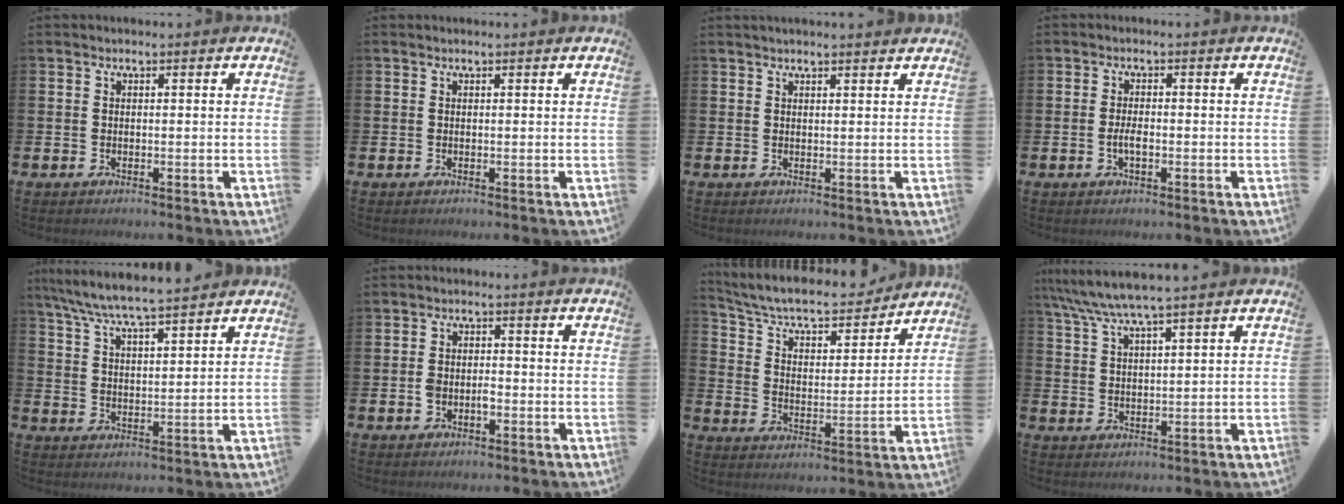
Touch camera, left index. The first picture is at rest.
{"total": 0.0}
{"total": 1.4, "force": [1.3, 0.0, 0.2], "torque": [0.005, -0.005, 0.022]}
{"total": 2.0, "force": [-0.5, 0.7, 1.7], "torque": [-0.028, -0.001, -0.012]}
{"total": 7.0, "force": [6.6, 0.2, 2.1], "torque": [-0.068, -0.031, 0.119]}
{"total": 2.4, "force": [-0.7, 1.5, 1.7], "torque": [-0.020, -0.001, -0.017]}
{"total": 7.1, "force": [6.4, 1.8, 2.4], "torque": [-0.083, -0.046, 0.106]}
{"total": 5.7, "force": [4.9, 0.0, 2.8], "torque": [-0.073, -0.016, 0.088]}